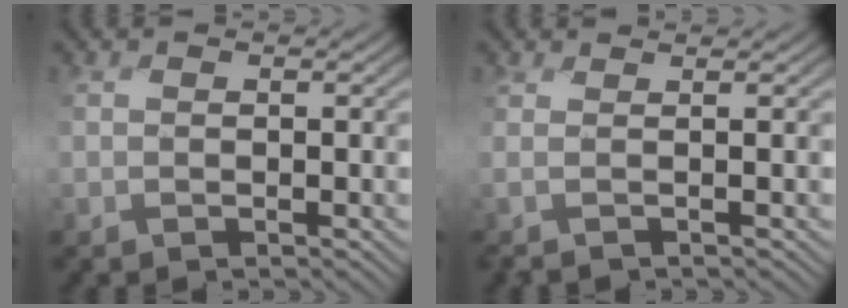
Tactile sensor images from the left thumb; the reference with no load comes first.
{"total": 0.9, "force": [0.3, -0.6, 0.7], "torque": [-0.013, 0.005, -0.011]}